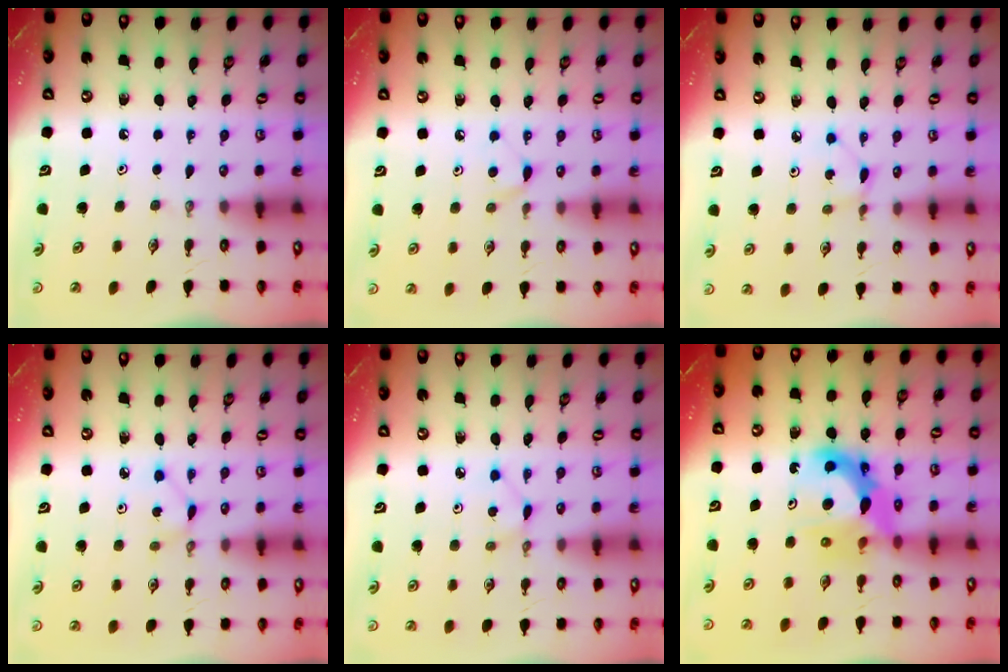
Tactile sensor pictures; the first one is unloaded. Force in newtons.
{"total": 5.1, "press": 5.1, "slide": 0.6}
{"total": 1.3, "press": 1.3, "slide": 0.1}
{"total": 1.7, "press": 1.7, "slide": 0.3}
{"total": 1.6, "press": 1.6, "slide": 0.2}
{"total": 12.9, "press": 12.9, "slide": 1.1}